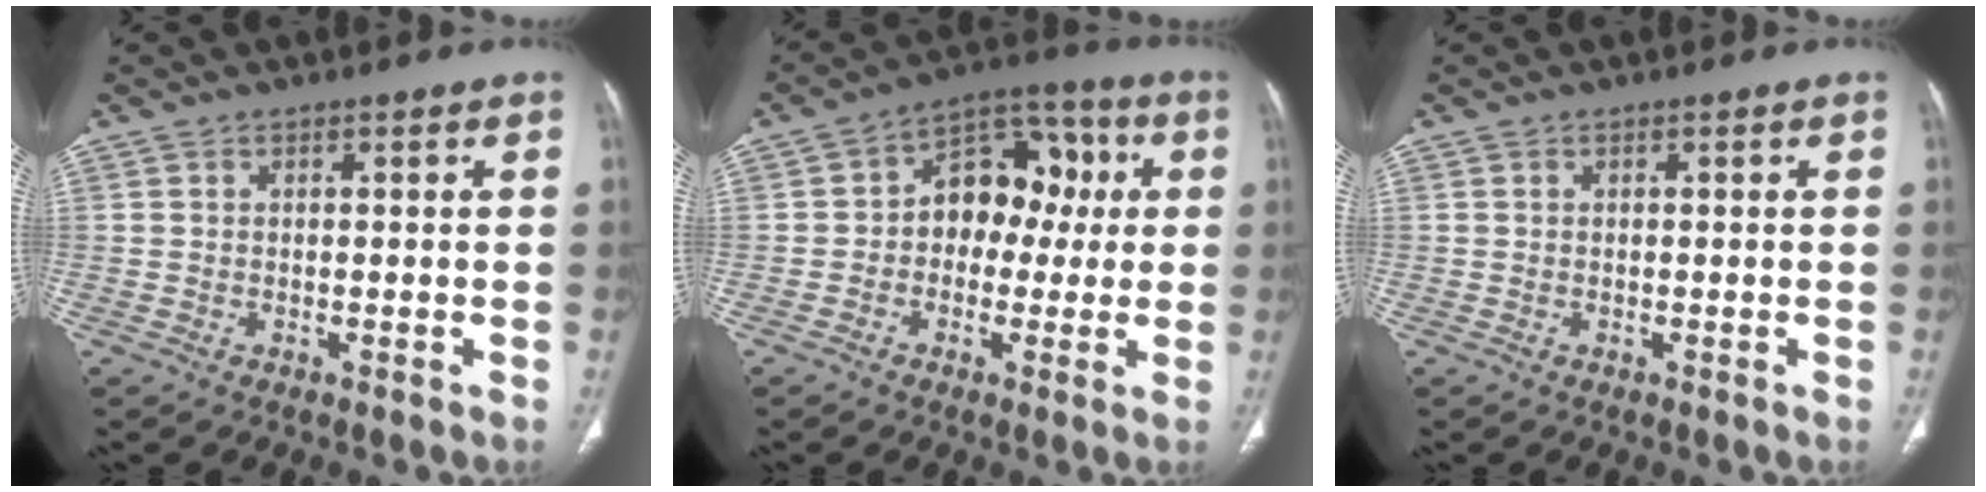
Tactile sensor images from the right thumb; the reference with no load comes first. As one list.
[{"total": 12.0, "force": [0.7, 8.9, 8.1], "torque": [-0.070, 0.038, -0.001]}, {"total": 0.0}]